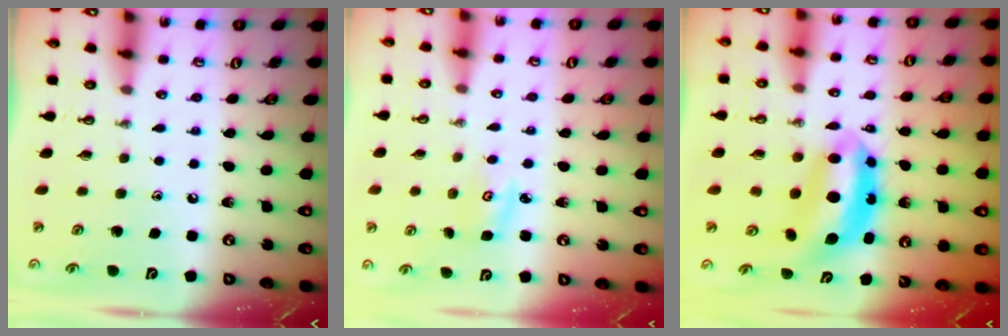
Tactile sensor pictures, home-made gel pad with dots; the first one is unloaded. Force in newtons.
{"total": 2.3, "press": 2.3, "slide": 0.2}
{"total": 6.8, "press": 6.8, "slide": 0.6}